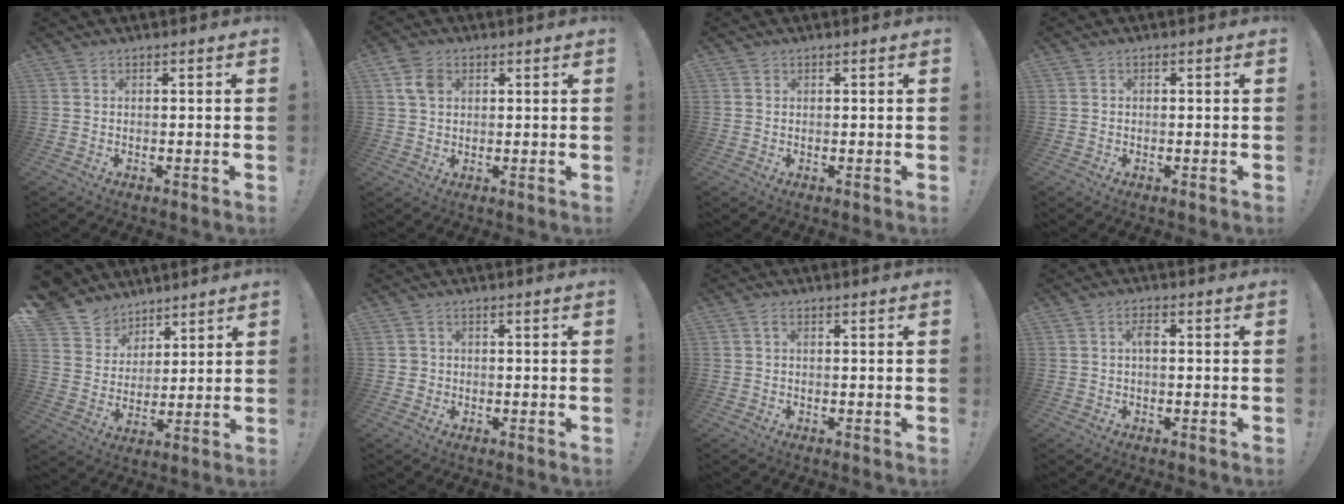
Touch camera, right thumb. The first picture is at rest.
{"total": 6.2, "force": [2.0, 4.7, 3.5], "torque": [-0.053, 0.006, 0.041]}
{"total": 0.6, "force": [0.4, 0.5, 0.1], "torque": [0.003, -0.002, 0.007]}
{"total": 0.7, "force": [-0.4, 0.5, 0.2], "torque": [-0.002, 0.002, -0.007]}
{"total": 9.5, "force": [6.4, 6.9, 0.9], "torque": [-0.030, -0.055, 0.133]}
{"total": 2.0, "force": [-0.3, 1.9, 0.6], "torque": [-0.007, 0.004, -0.004]}
{"total": 1.0, "force": [0.1, 0.4, 1.0], "torque": [-0.023, 0.005, 0.001]}
{"total": 3.2, "force": [0.1, 1.5, 2.8], "torque": [-0.050, 0.009, -0.002]}